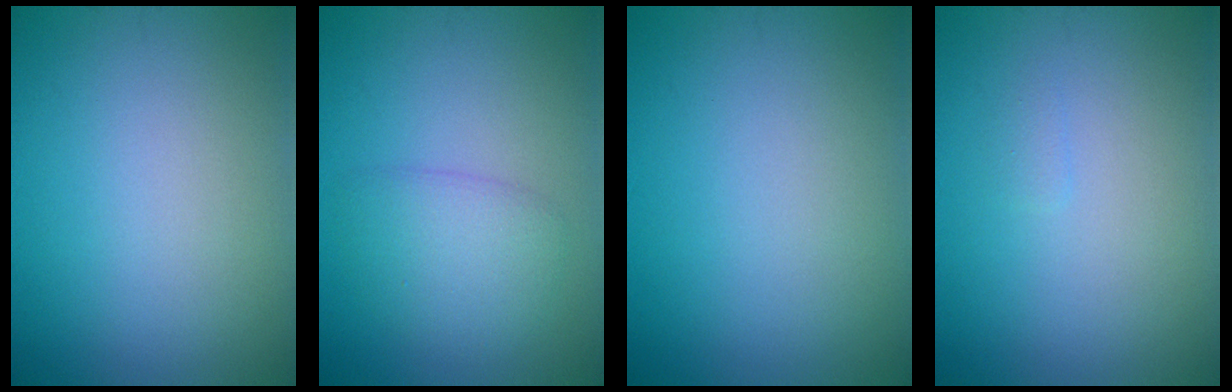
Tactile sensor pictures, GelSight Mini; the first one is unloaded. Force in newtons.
{"total": 2.9, "press": 2.9, "slide": 0.2}
{"total": 0.0}
{"total": 0.5, "press": 0.5, "slide": 0.1}